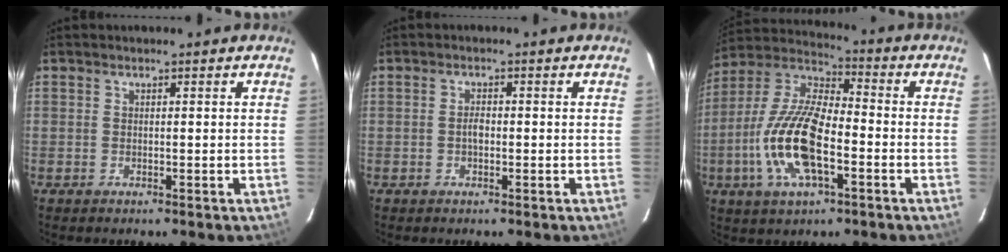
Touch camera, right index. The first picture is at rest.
{"total": 1.5, "force": [-0.4, 0.8, 1.2], "torque": [-0.023, 0.005, -0.007]}
{"total": 16.8, "force": [-5.0, 6.5, 14.7], "torque": [-0.308, -0.004, -0.100]}